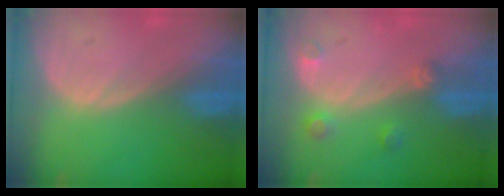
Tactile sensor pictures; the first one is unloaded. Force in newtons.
{"total": 2.6, "press": 2.6, "slide": 0.3}